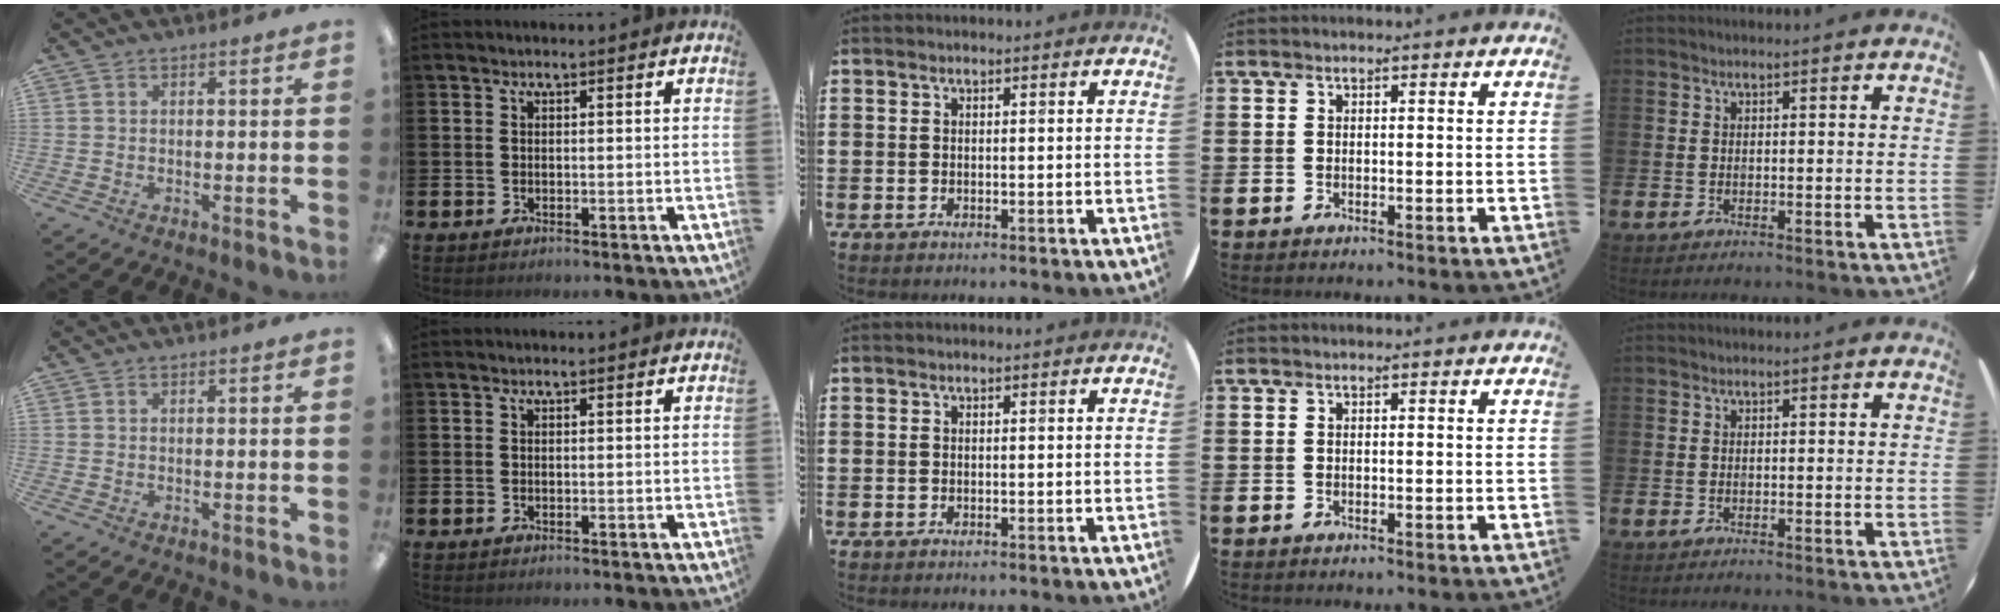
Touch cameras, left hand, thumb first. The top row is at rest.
{}